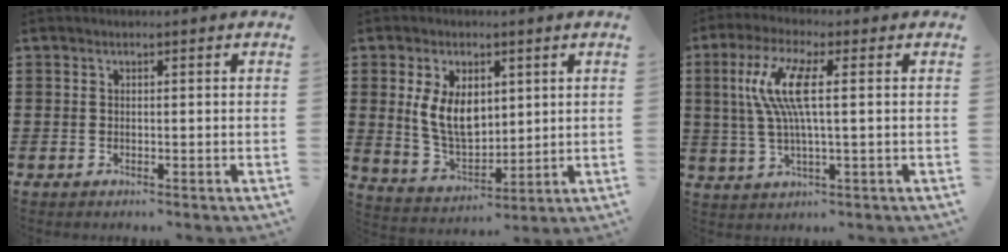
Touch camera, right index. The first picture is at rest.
{"total": 8.0, "force": [1.9, 5.0, 6.0], "torque": [-0.131, 0.006, 0.033]}
{"total": 8.4, "force": [1.3, 1.3, 8.2], "torque": [-0.185, -0.012, 0.010]}